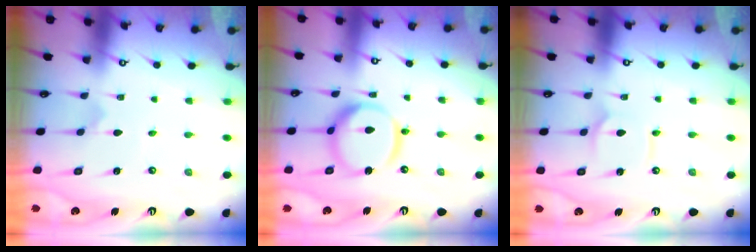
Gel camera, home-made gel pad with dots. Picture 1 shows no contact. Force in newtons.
{"total": 14.1, "press": 14.0, "slide": 1.5}
{"total": 2.5, "press": 2.5, "slide": 0.1}